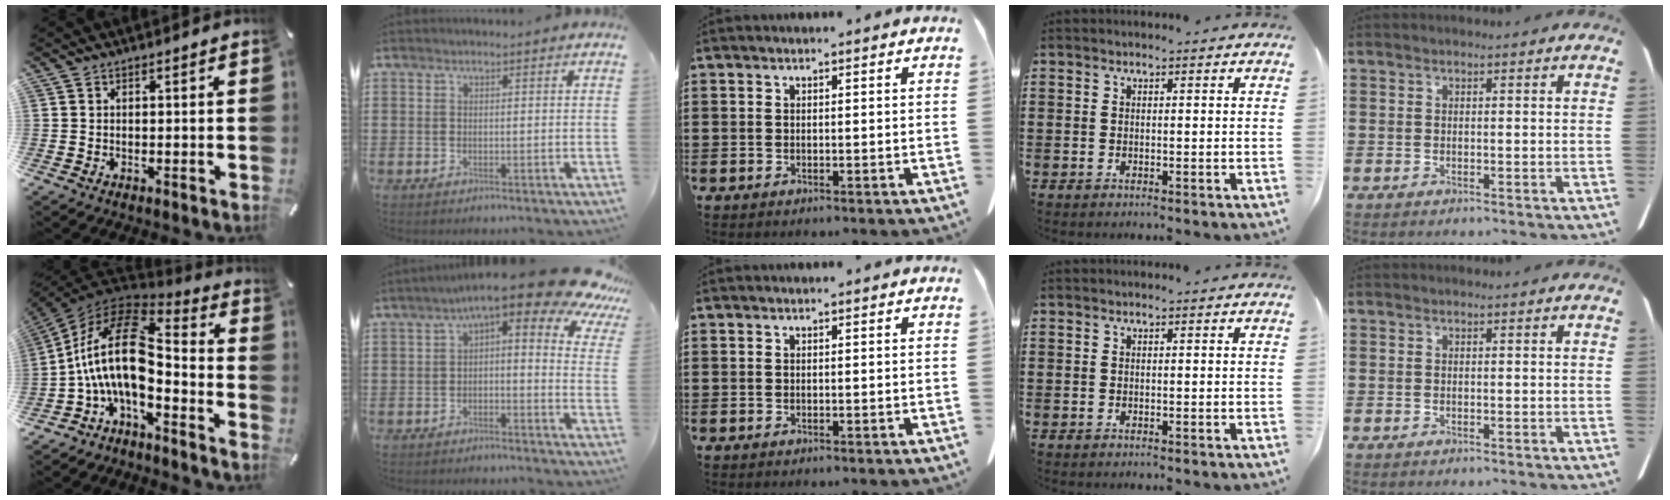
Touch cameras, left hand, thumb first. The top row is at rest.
{"thumb": {"total": 19.3, "force": [-1.1, 10.3, 16.3], "torque": [-0.368, -0.006, -0.024]}, "index": {"total": 9.1, "force": [6.3, 1.2, 6.5], "torque": [-0.114, -0.039, 0.100]}}